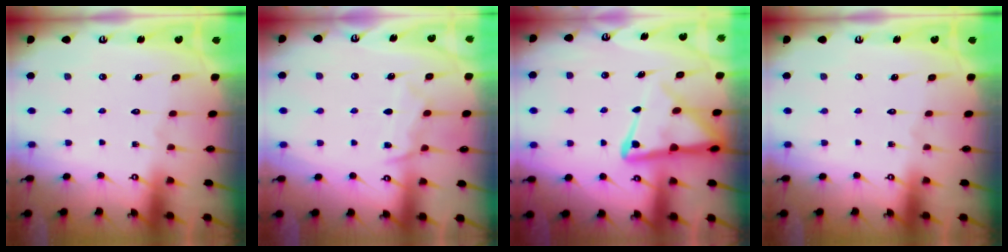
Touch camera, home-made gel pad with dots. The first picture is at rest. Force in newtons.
{"total": 7.7, "press": 7.7, "slide": 0.6}
{"total": 10.1, "press": 10.0, "slide": 1.1}
{"total": 0.0}